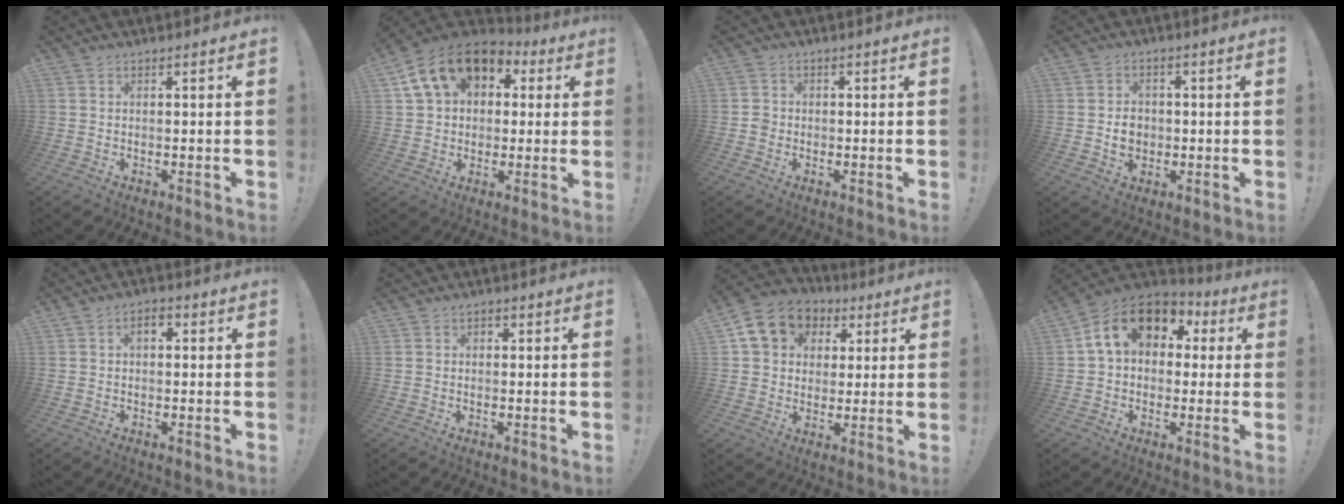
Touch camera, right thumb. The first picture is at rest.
{"total": 16.1, "force": [6.7, 11.3, 9.2], "torque": [-0.150, -0.011, 0.127]}
{"total": 2.3, "force": [-0.9, 2.0, 0.8], "torque": [-0.007, 0.006, -0.017]}
{"total": 5.6, "force": [-0.6, 4.8, 2.8], "torque": [-0.032, 0.004, -0.012]}
{"total": 2.6, "force": [-0.1, 1.6, 2.0], "torque": [-0.035, 0.008, -0.004]}
{"total": 1.1, "force": [-0.6, 0.8, 0.5], "torque": [-0.013, 0.006, -0.009]}
{"total": 12.6, "force": [4.8, 10.4, 5.4], "torque": [-0.080, -0.012, 0.097]}
{"total": 15.6, "force": [4.9, 10.9, 10.0], "torque": [-0.161, 0.007, 0.093]}